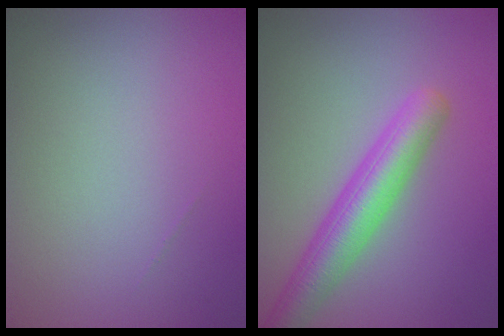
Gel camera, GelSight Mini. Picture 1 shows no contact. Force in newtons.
{"total": 5.2, "press": 5.2, "slide": 0.1}